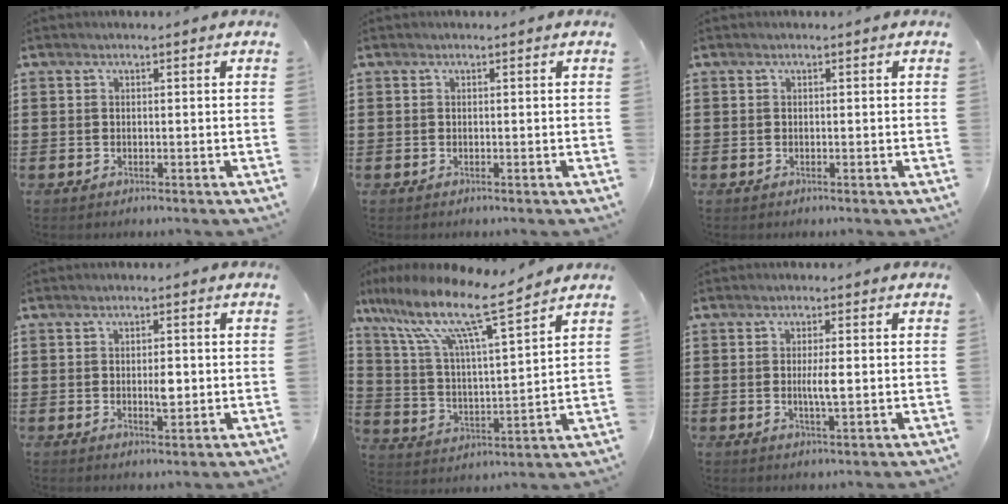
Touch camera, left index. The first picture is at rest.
{"total": 0.0}
{"total": 0.0}
{"total": 2.7, "force": [-0.1, 1.1, 2.5], "torque": [-0.039, -0.003, -0.003]}
{"total": 12.3, "force": [9.2, 1.4, 8.0], "torque": [-0.186, -0.052, 0.153]}
{"total": 3.0, "force": [-0.1, 0.3, 3.0], "torque": [-0.055, -0.006, -0.003]}